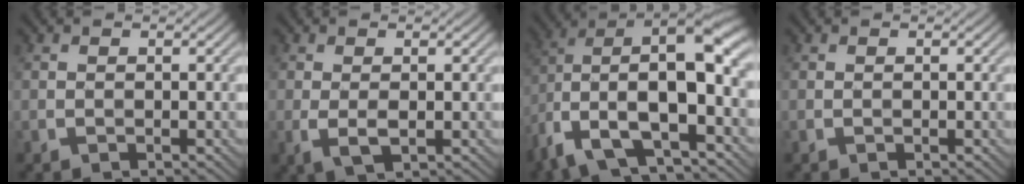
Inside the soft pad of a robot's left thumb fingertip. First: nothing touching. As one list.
[{"total": 2.6, "force": [-0.2, 0.8, 2.4], "torque": [-0.058, -0.004, -0.005]}, {"total": 16.3, "force": [-4.3, 7.6, 13.8], "torque": [-0.276, -0.011, -0.074]}, {"total": 0.0}]